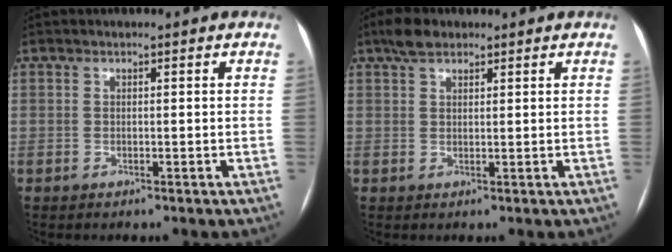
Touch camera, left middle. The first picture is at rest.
{"total": 3.4, "force": [2.5, 1.5, 1.7], "torque": [-0.038, 0.015, 0.047]}